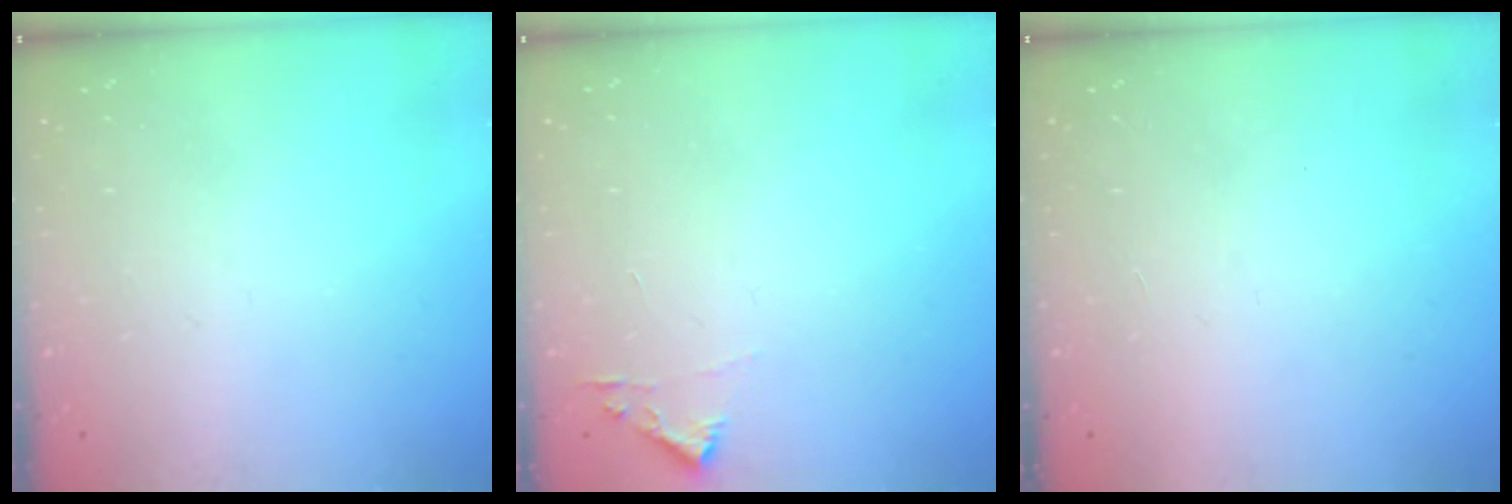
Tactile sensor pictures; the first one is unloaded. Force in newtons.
{"total": 3.3, "press": 3.3, "slide": 0.4}
{"total": 1.5, "press": 1.5, "slide": 0.1}